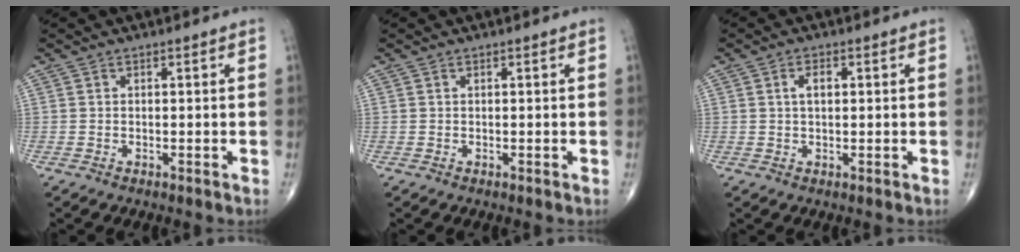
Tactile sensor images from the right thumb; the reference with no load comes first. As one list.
[{"total": 0.0}, {"total": 2.6, "force": [0.7, 1.4, 2.2], "torque": [-0.034, 0.003, 0.012]}]